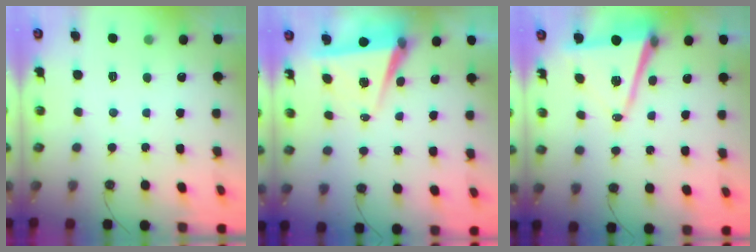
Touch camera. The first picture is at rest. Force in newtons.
{"total": 6.1, "press": 4.4, "slide": 4.3}
{"total": 10.0, "press": 9.1, "slide": 4.1}